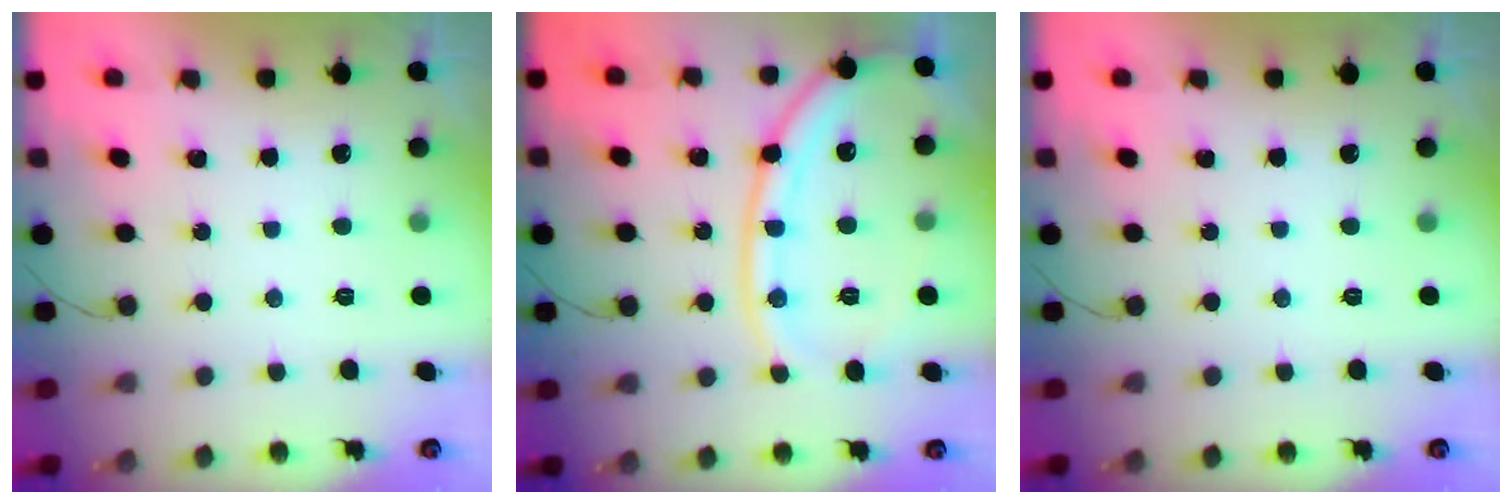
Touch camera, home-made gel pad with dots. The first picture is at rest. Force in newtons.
{"total": 16.1, "press": 16.0, "slide": 1.9}
{"total": 0.0}